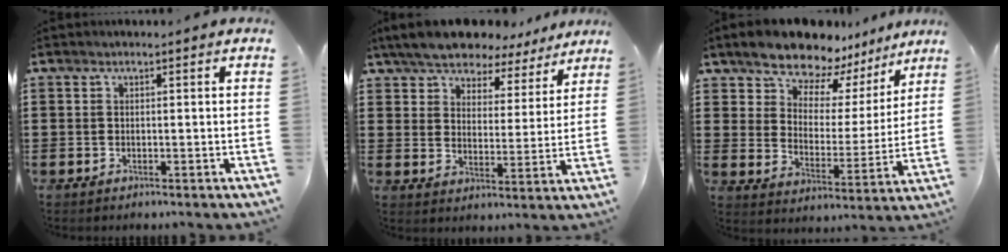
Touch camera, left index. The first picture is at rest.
{"total": 7.3, "force": [7.0, 1.4, 1.5], "torque": [-0.065, -0.033, 0.126]}
{"total": 9.8, "force": [8.9, 3.6, 1.9], "torque": [-0.073, -0.061, 0.162]}